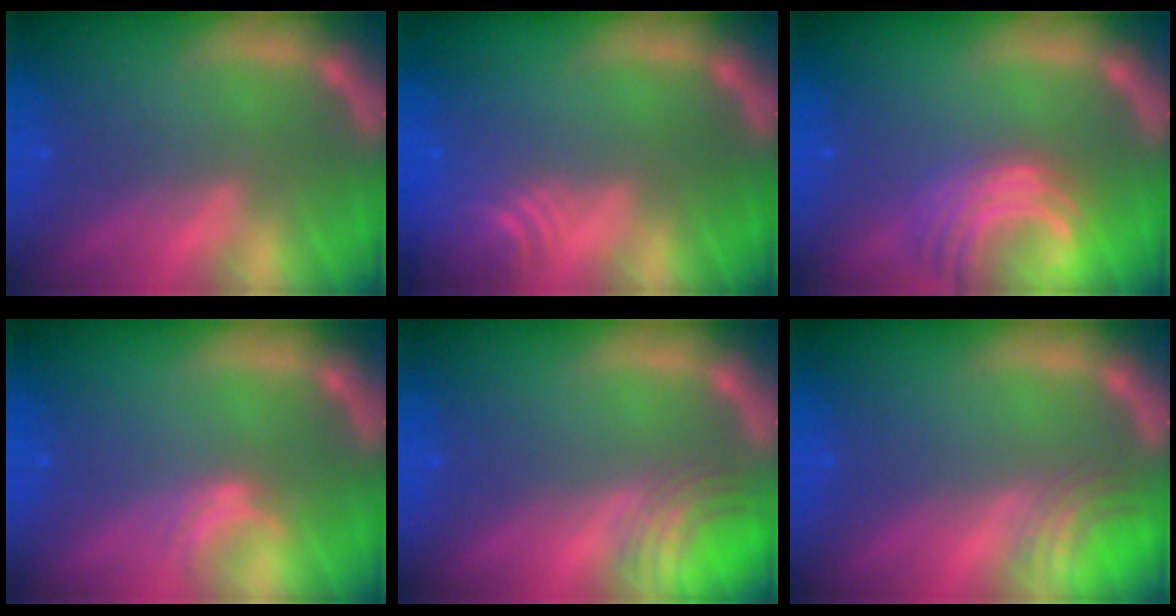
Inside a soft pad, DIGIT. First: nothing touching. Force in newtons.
{"total": 5.1}
{"total": 6.5}
{"total": 1.5}
{"total": 3.9}
{"total": 3.0}